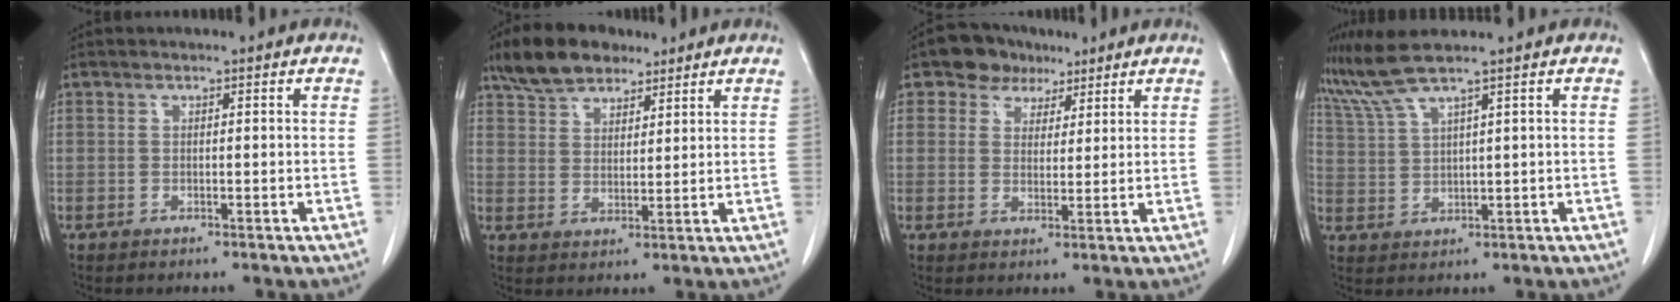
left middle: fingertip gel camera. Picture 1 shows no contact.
{"total": 9.0, "force": [7.0, 4.1, 3.9], "torque": [-0.078, 0.020, 0.128]}
{"total": 5.4, "force": [3.5, 4.0, 1.1], "torque": [-0.021, 0.017, 0.060]}
{"total": 8.2, "force": [7.7, -0.8, 2.6], "torque": [-0.072, 0.003, 0.168]}